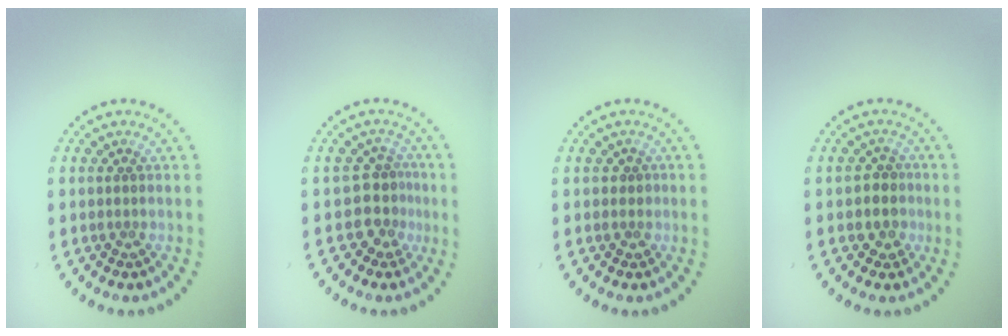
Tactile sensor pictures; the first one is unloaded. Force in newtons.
{"total": 2.9, "press": 2.1, "slide": 2.0}
{"total": 0.6, "press": 0.4, "slide": 0.5}
{"total": 2.2, "press": 2.0, "slide": 1.0}